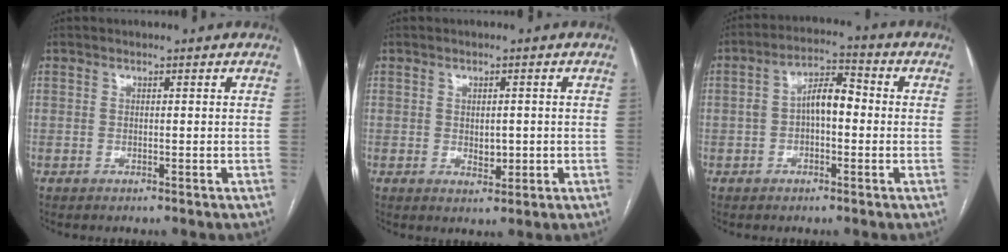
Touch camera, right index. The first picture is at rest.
{"total": 2.7, "force": [-0.2, 1.5, 2.2], "torque": [-0.031, -0.002, 0.003]}
{"total": 6.6, "force": [-0.3, 3.0, 5.9], "torque": [-0.108, 0.035, -0.008]}